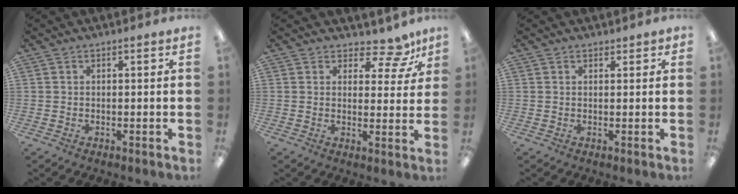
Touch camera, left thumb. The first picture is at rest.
{"total": 7.2, "force": [5.2, 3.8, 3.4], "torque": [-0.036, -0.035, 0.087]}
{"total": 1.1, "force": [0.7, 0.8, 0.2], "torque": [0.005, -0.001, 0.011]}